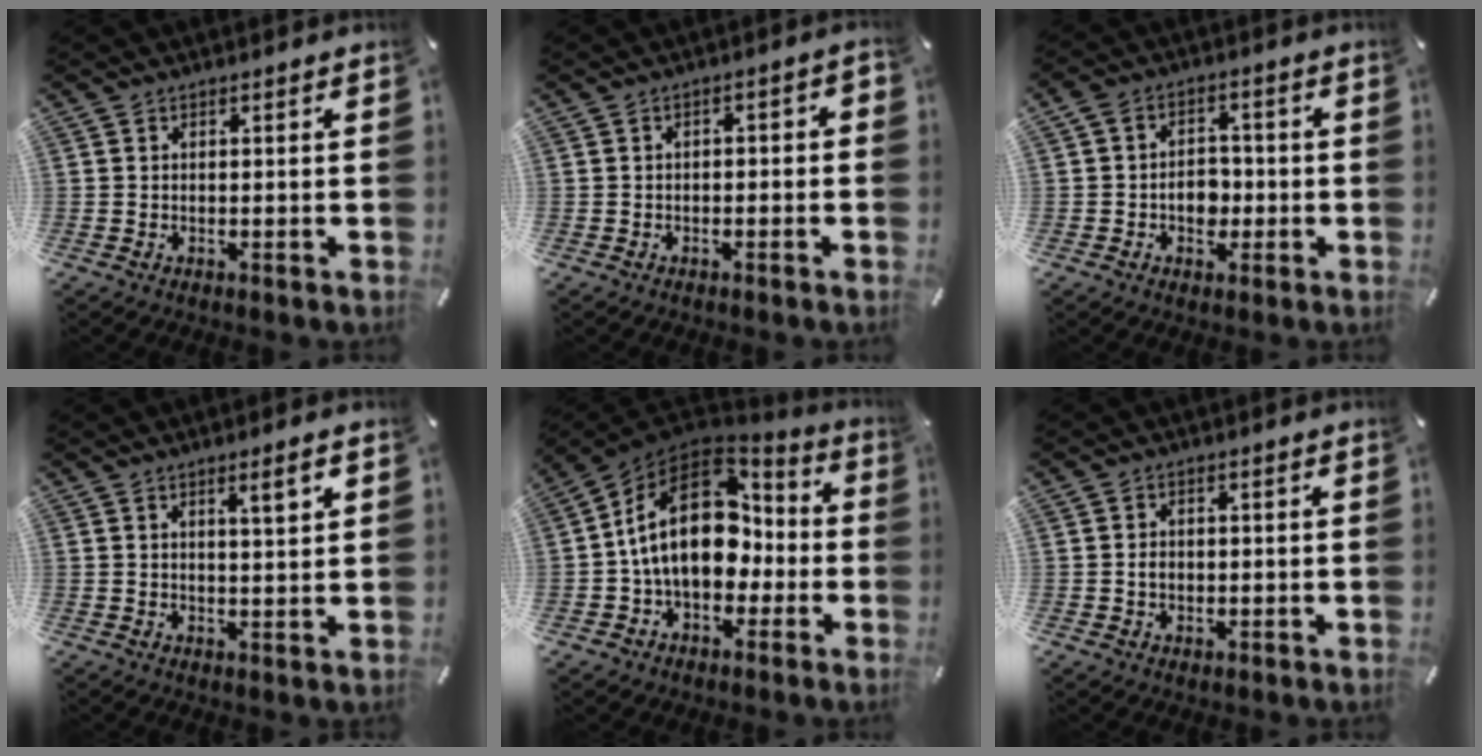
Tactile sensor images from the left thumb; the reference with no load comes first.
{"total": 2.4, "force": [-1.9, 1.0, 1.1], "torque": [-0.018, 0.013, -0.037]}
{"total": 6.3, "force": [-1.3, 5.3, 3.2], "torque": [-0.044, 0.010, -0.021]}
{"total": 4.8, "force": [2.5, 0.6, 4.1], "torque": [-0.067, -0.006, 0.036]}
{"total": 20.4, "force": [2.2, 14.3, 14.3], "torque": [-0.250, -0.005, 0.041]}
{"total": 2.2, "force": [0.0, 1.8, 1.3], "torque": [-0.027, 0.003, -0.001]}